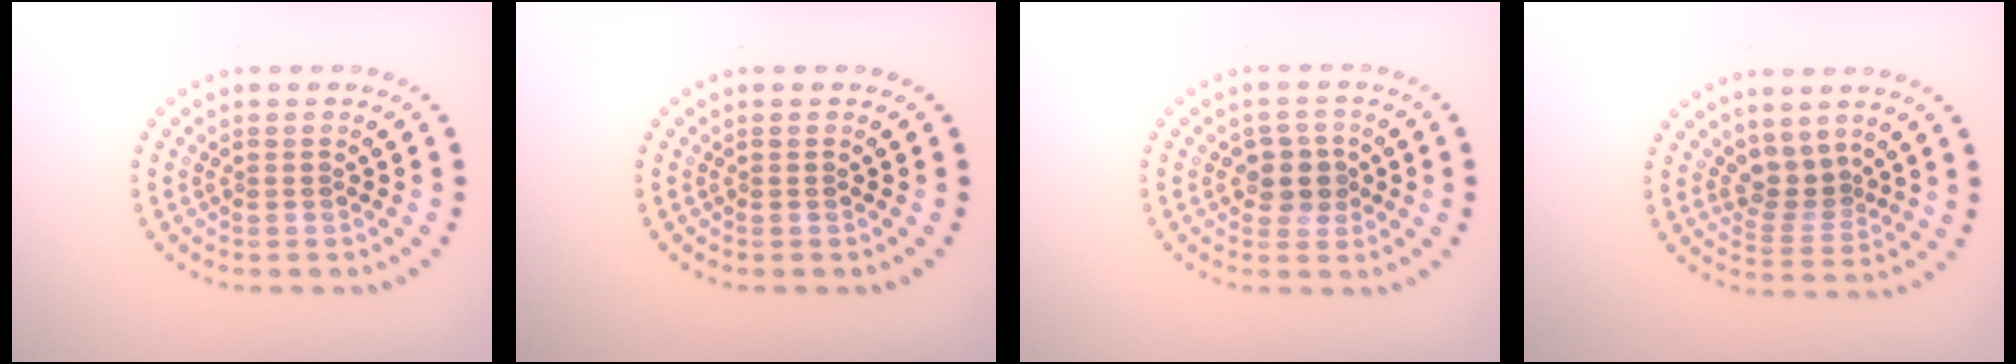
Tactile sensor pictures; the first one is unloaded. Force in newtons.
{"total": 0.0}
{"total": 2.5, "press": 2.3, "slide": 1.0}
{"total": 2.7, "press": 1.8, "slide": 2.0}